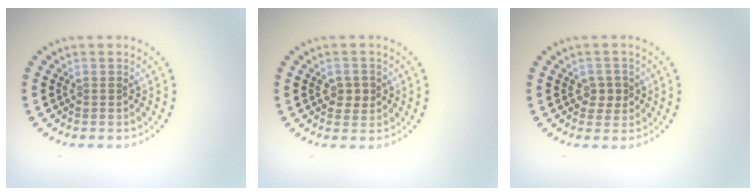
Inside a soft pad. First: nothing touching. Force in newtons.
{"total": 1.8, "press": 1.8, "slide": 0.4}
{"total": 1.8, "press": 1.7, "slide": 0.5}